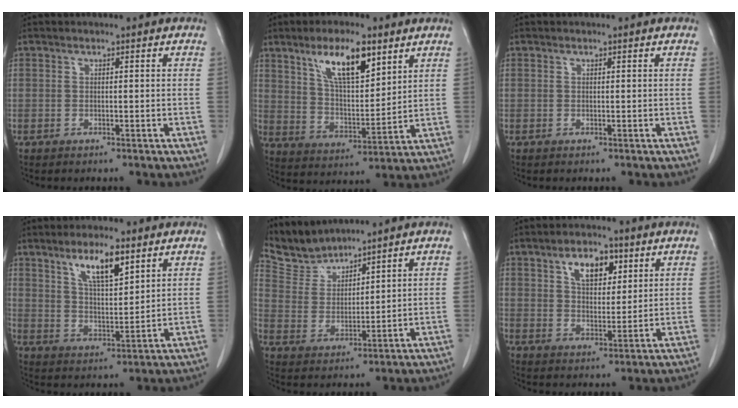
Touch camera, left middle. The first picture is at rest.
{"total": 11.6, "force": [6.8, 3.5, 8.7], "torque": [-0.158, 0.004, 0.128]}
{"total": 0.0}
{"total": 8.3, "force": [5.0, 2.1, 6.3], "torque": [-0.117, 0.000, 0.093]}
{"total": 6.3, "force": [6.2, 0.8, -0.3], "torque": [-0.003, 0.005, 0.140]}
{"total": 7.2, "force": [3.5, 3.8, 5.1], "torque": [-0.083, 0.009, 0.061]}